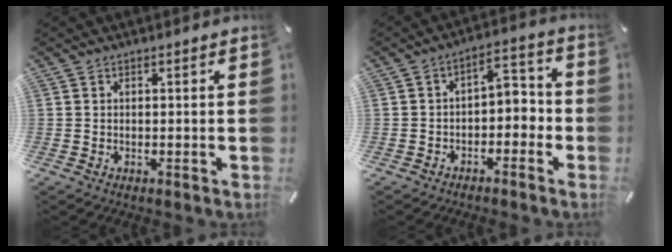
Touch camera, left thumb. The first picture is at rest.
{"total": 4.1, "force": [-1.6, 3.2, 2.0], "torque": [-0.023, 0.001, -0.040]}